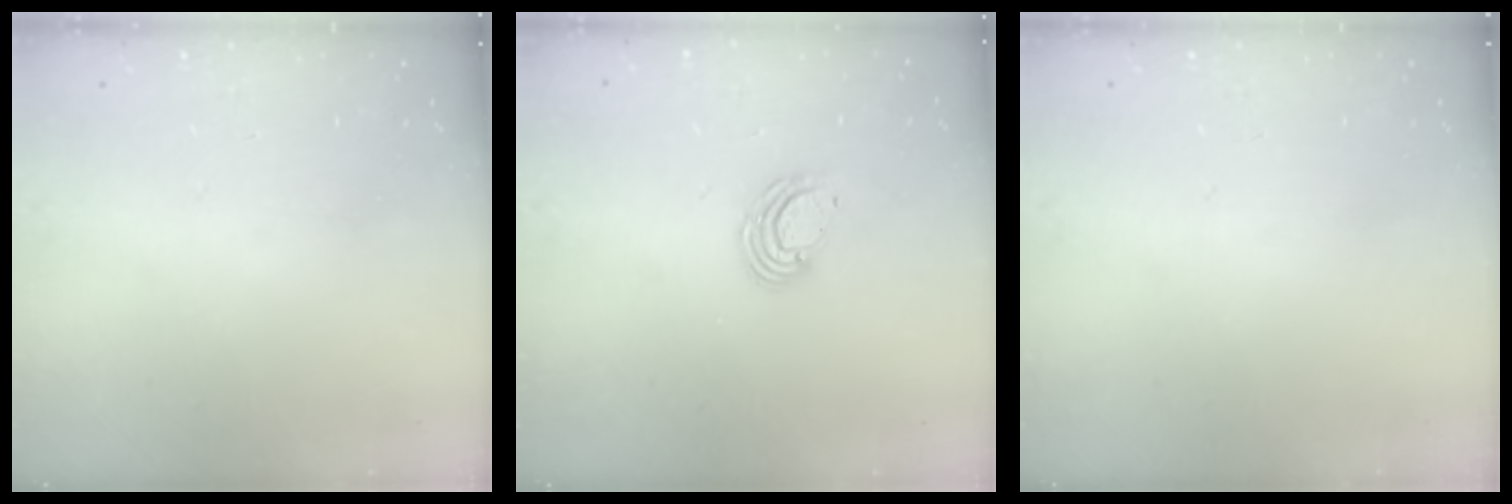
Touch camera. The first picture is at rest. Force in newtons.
{"total": 6.5, "press": 6.5, "slide": 0.6}
{"total": 0.0}